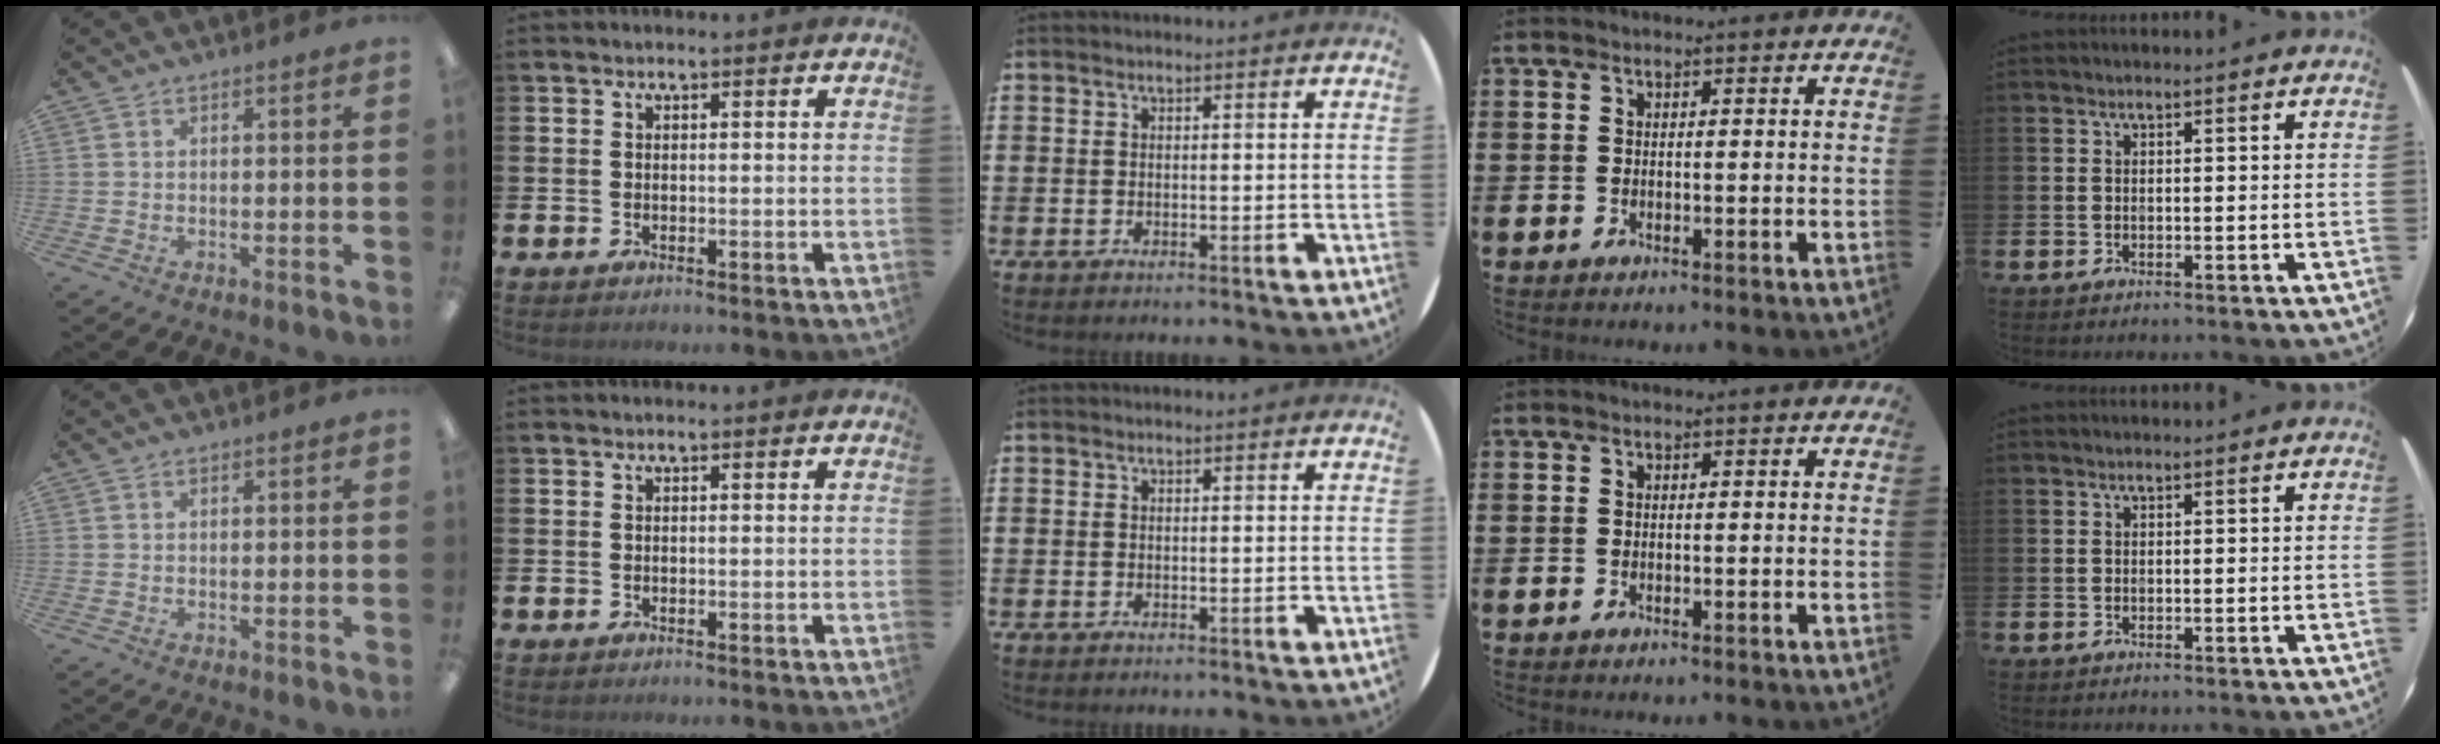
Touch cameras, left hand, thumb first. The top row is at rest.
{}